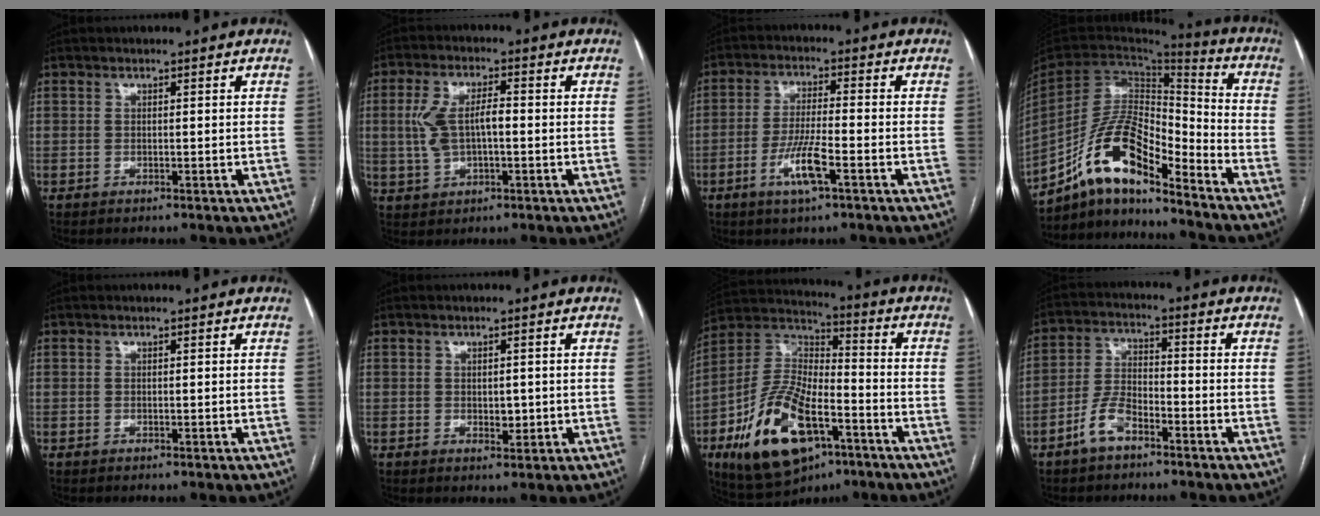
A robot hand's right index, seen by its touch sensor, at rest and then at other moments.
{"total": 7.4, "force": [0.1, 3.2, 6.7], "torque": [-0.147, 0.019, 0.006]}
{"total": 7.0, "force": [-3.2, 0.6, 6.2], "torque": [-0.125, -0.007, -0.058]}
{"total": 14.5, "force": [-10.3, 3.7, 9.5], "torque": [-0.187, 0.027, -0.186]}
{"total": 0.0}
{"total": 2.3, "force": [-0.1, 1.3, 1.8], "torque": [-0.025, -0.003, 0.004]}
{"total": 19.1, "force": [-8.7, 8.3, 14.8], "torque": [-0.298, 0.002, -0.145]}
{"total": 6.3, "force": [-4.1, 2.7, 4.1], "torque": [-0.094, 0.011, -0.080]}